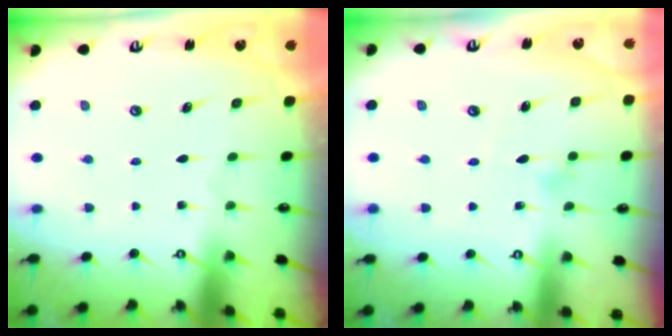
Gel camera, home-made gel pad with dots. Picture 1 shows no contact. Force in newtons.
{"total": 4.7, "press": 4.7, "slide": 0.3}